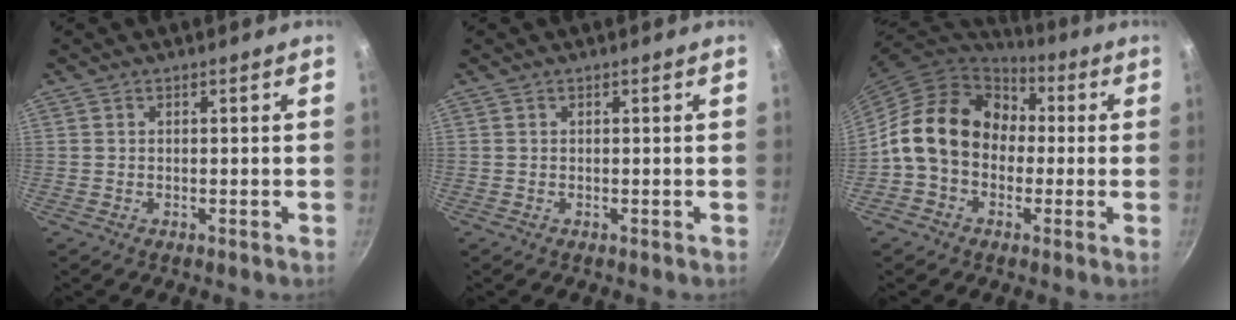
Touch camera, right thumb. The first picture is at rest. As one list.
[{"total": 0.0}, {"total": 16.0, "force": [0.4, 12.8, 9.7], "torque": [-0.128, 0.038, -0.009]}]